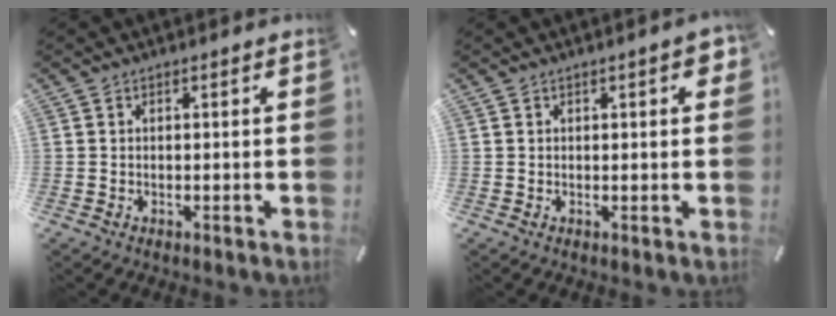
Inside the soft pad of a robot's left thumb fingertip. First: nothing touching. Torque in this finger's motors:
{"motor_torque": [0.53, 0.76, -0.02, 0.00, 0.00]}